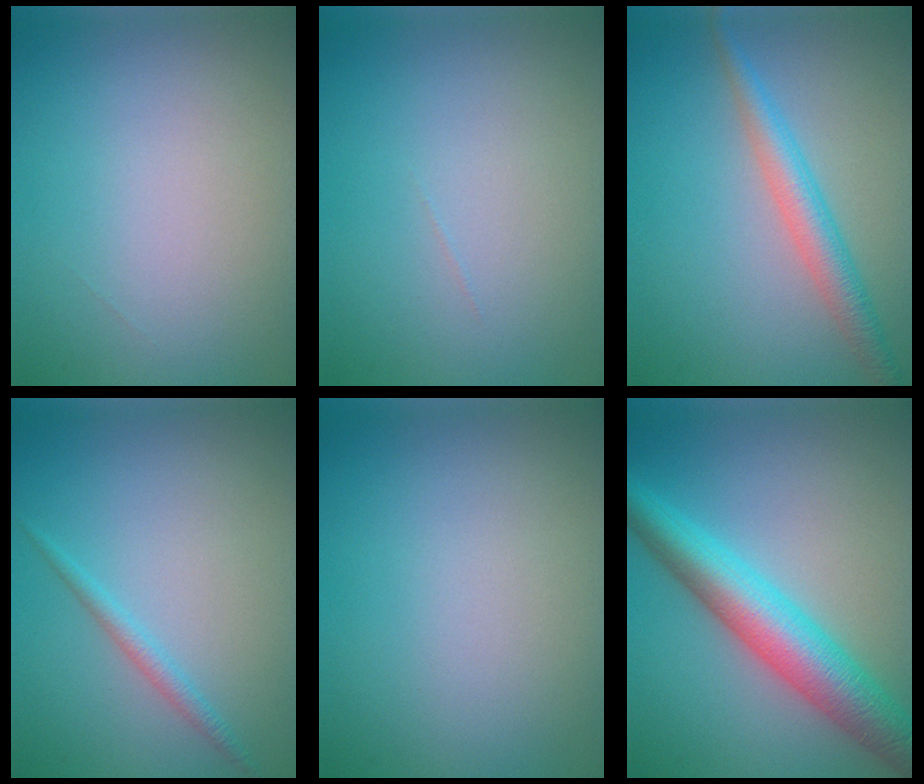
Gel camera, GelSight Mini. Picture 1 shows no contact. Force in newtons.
{"total": 0.0}
{"total": 3.3, "press": 3.3, "slide": 0.0}
{"total": 1.3, "press": 1.3, "slide": 0.1}
{"total": 0.0}
{"total": 7.2, "press": 7.2, "slide": 0.1}